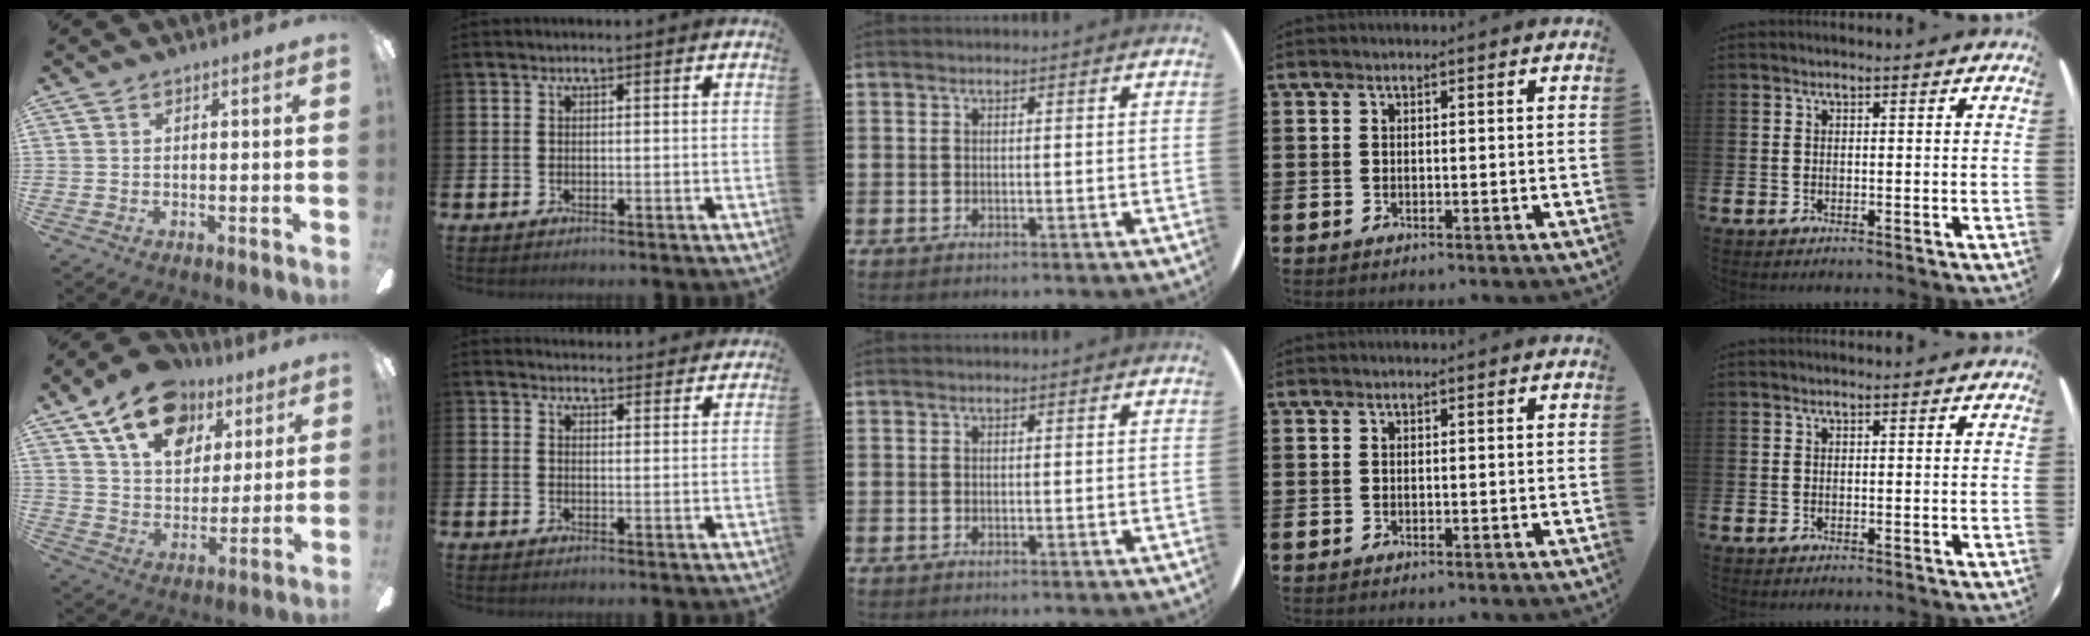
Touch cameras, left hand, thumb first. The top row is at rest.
{"thumb": {"total": 17.4, "force": [10.3, 11.0, 8.6], "torque": [-0.137, -0.046, 0.186]}, "index": {"total": 3.6, "force": [3.5, 0.5, -0.1], "torque": [0.007, -0.025, 0.062]}}